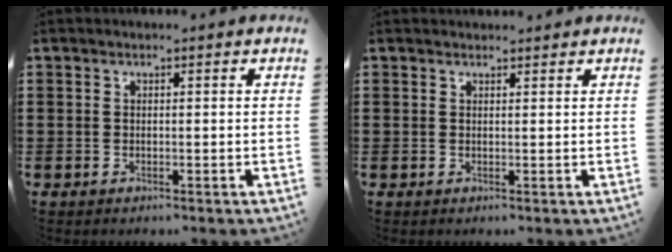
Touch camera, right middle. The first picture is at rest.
{"total": 1.1, "force": [1.1, 0.3, 0.1], "torque": [0.006, -0.002, 0.018]}